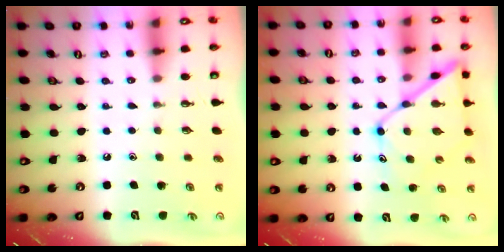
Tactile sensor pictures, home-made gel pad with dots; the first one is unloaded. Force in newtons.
{"total": 13.4, "press": 13.4, "slide": 1.1}